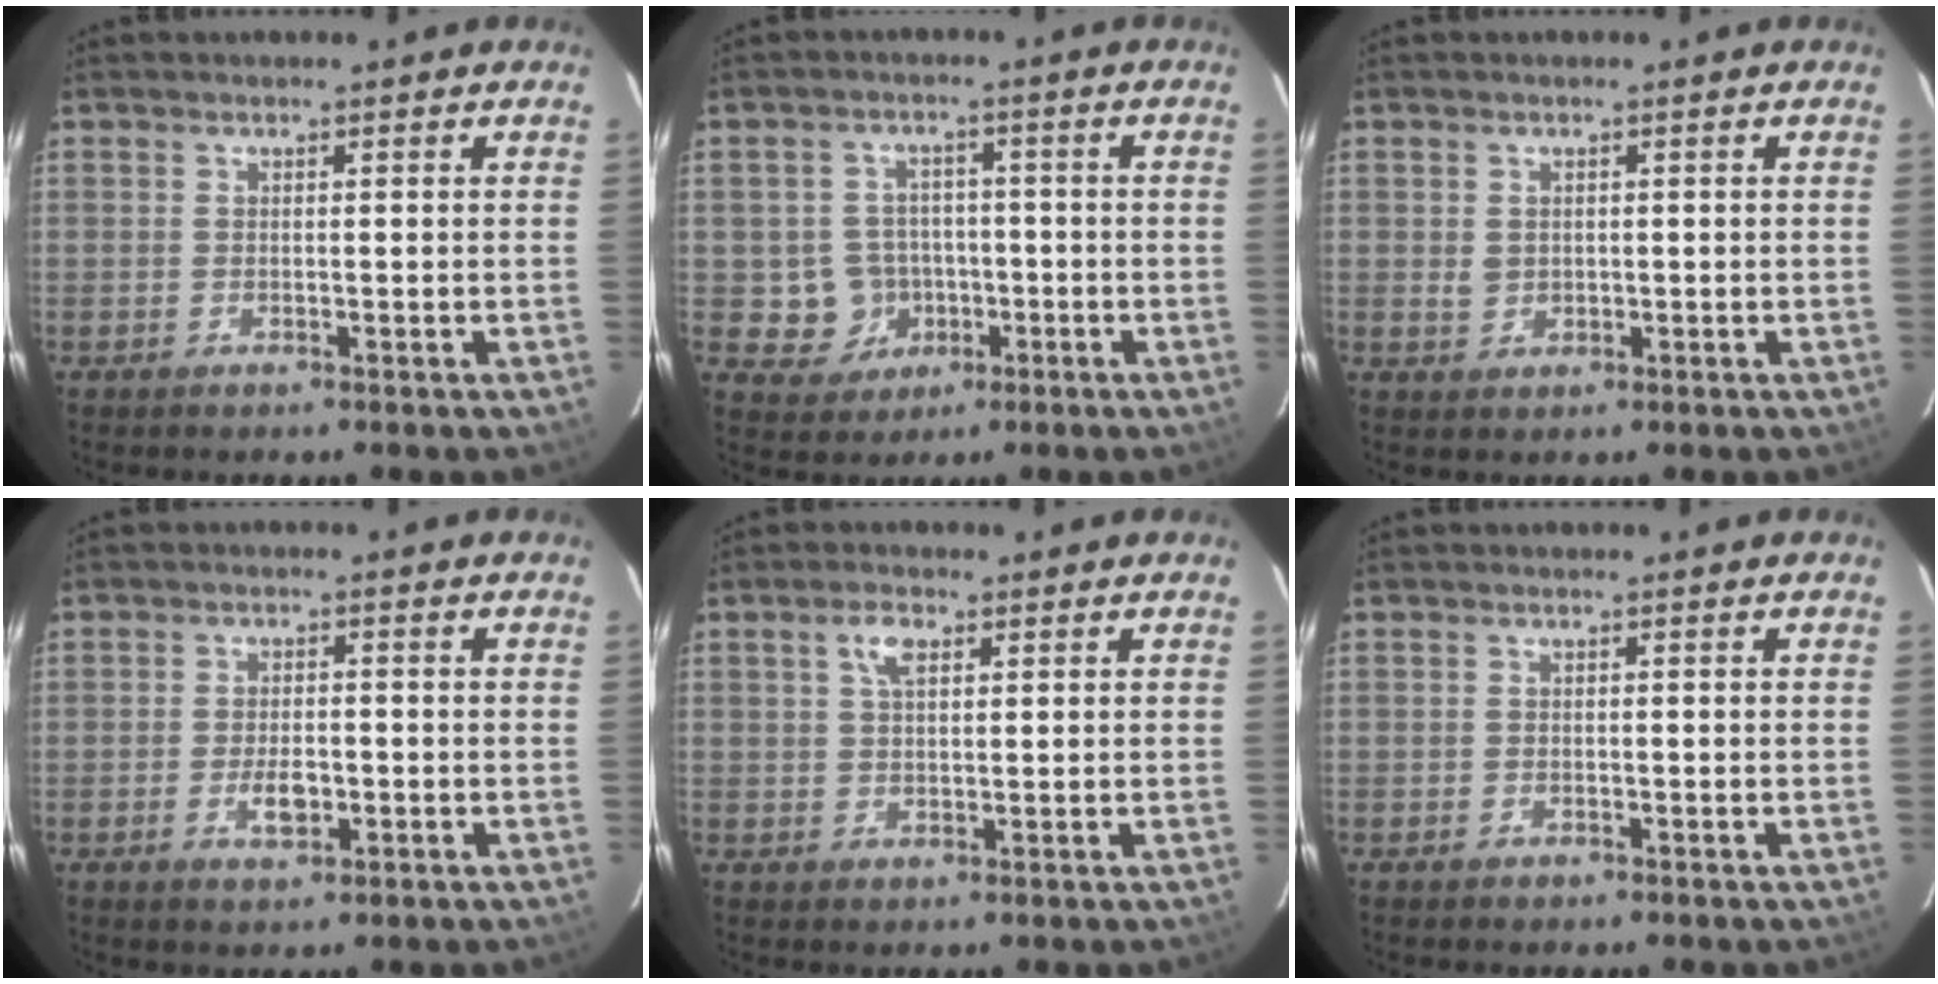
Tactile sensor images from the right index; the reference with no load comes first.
{"total": 7.1, "force": [-1.7, 6.7, 1.3], "torque": [-0.048, 0.021, -0.009]}
{"total": 2.1, "force": [0.3, 1.9, 0.8], "torque": [-0.013, 0.002, 0.010]}
{"total": 4.2, "force": [-1.4, 2.1, 3.3], "torque": [-0.065, -0.003, -0.021]}
{"total": 3.3, "force": [1.4, 1.6, 2.5], "torque": [-0.048, 0.009, 0.025]}
{"total": 0.9, "force": [-0.6, 0.7, 0.1], "torque": [-0.002, 0.002, -0.009]}